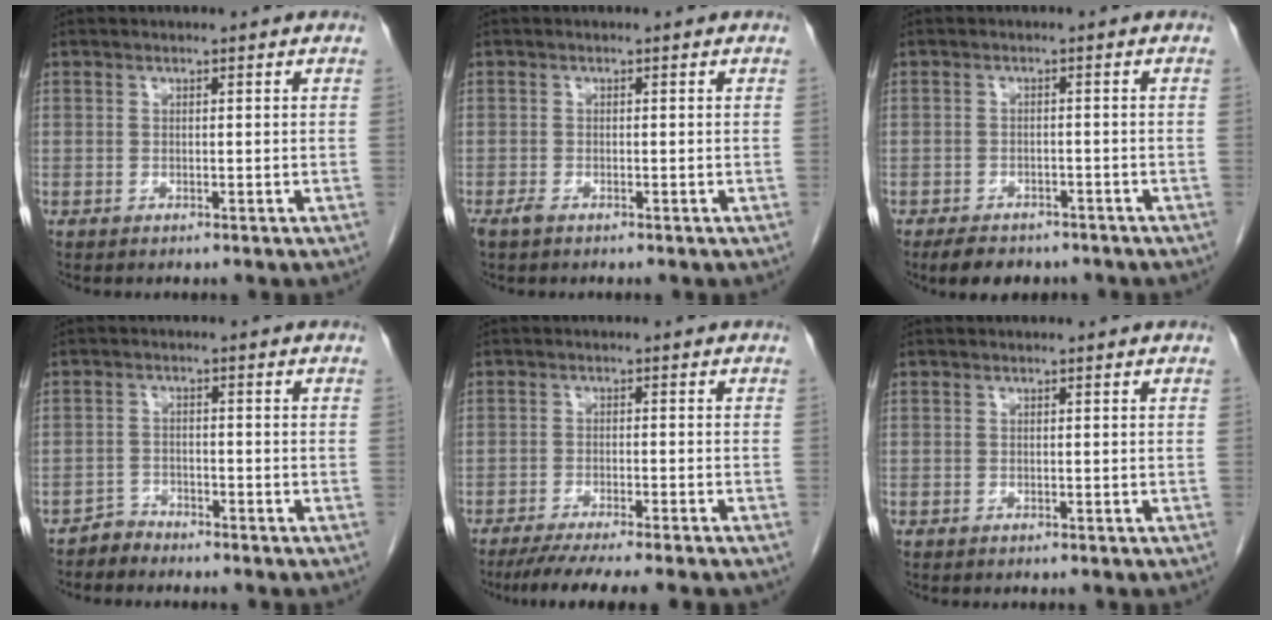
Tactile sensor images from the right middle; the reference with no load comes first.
{"total": 1.1, "force": [-0.8, 0.3, 0.7], "torque": [-0.020, -0.002, -0.014]}
{"total": 6.2, "force": [-5.0, 2.8, 2.5], "torque": [-0.038, -0.004, -0.066]}
{"total": 2.1, "force": [-1.9, 0.5, -0.7], "torque": [0.018, -0.001, -0.037]}
{"total": 9.0, "force": [-7.5, -0.7, 5.0], "torque": [-0.056, -0.021, -0.112]}
{"total": 0.0}